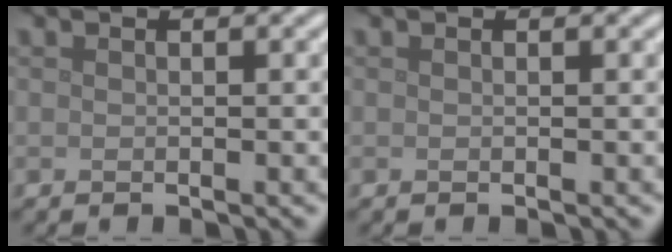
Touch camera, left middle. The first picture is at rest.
{"total": 0.0}